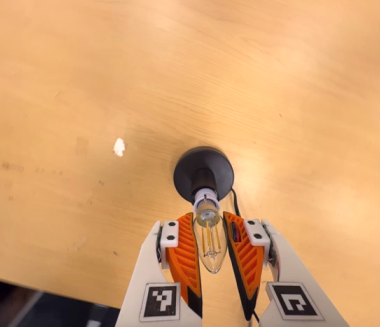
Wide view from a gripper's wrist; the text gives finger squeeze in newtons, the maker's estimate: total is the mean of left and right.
{"total": 13.7, "left": 13.4, "right": 13.9}